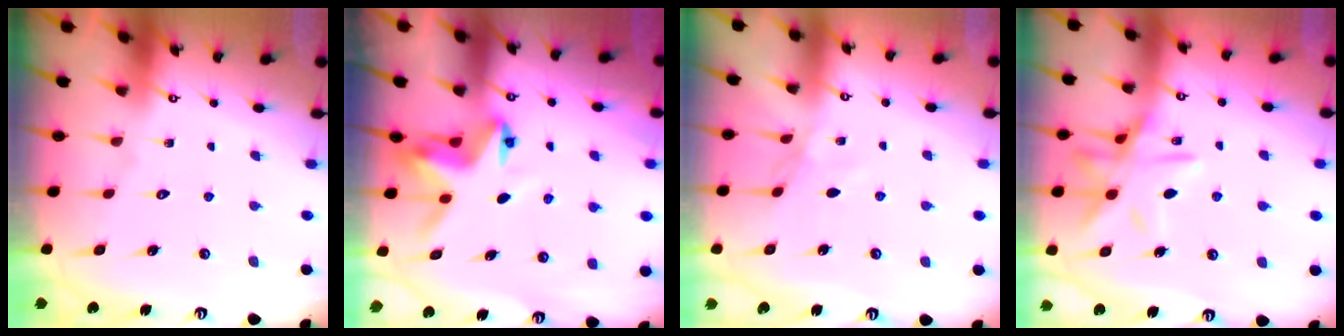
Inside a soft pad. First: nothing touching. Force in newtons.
{"total": 4.6, "press": 4.6, "slide": 0.2}
{"total": 2.2, "press": 2.2, "slide": 0.4}
{"total": 12.7, "press": 12.7, "slide": 1.0}